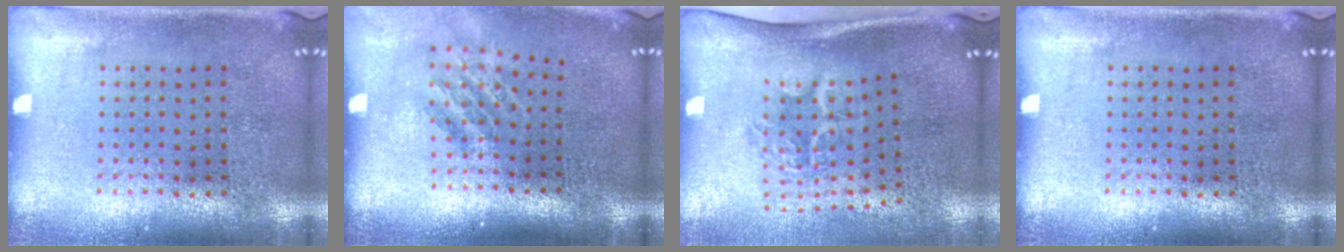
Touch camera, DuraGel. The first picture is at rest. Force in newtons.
{"total": 1.6, "press": 1.1, "slide": 1.1}
{"total": 1.9, "press": 1.2, "slide": 1.4}
{"total": 0.0}